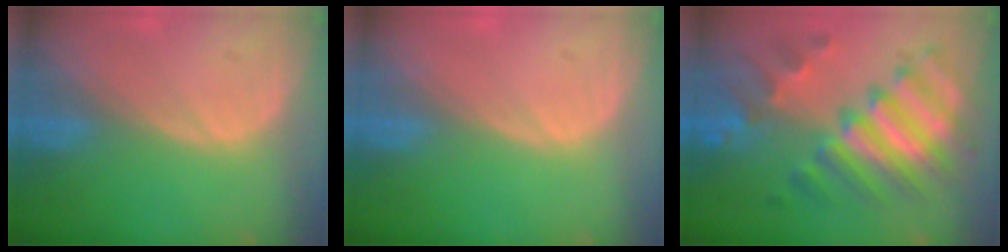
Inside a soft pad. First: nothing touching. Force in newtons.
{"total": 0.0}
{"total": 10.9, "press": 10.9, "slide": 0.9}